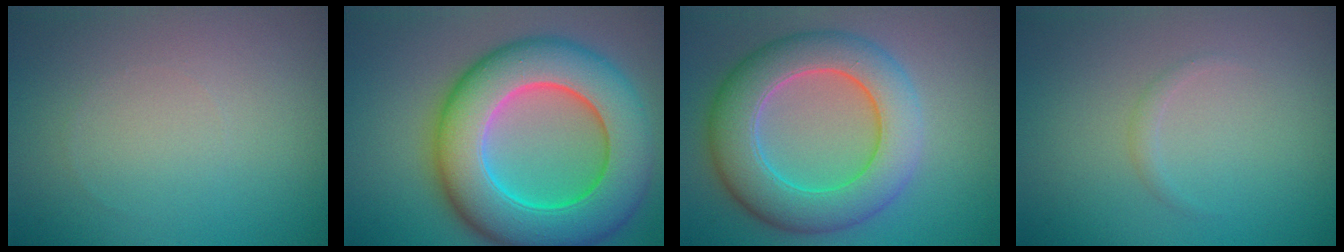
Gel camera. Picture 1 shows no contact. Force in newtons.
{"total": 13.2, "press": 13.2, "slide": 0.3}
{"total": 8.3, "press": 8.2, "slide": 0.6}
{"total": 0.8, "press": 0.8, "slide": 0.0}